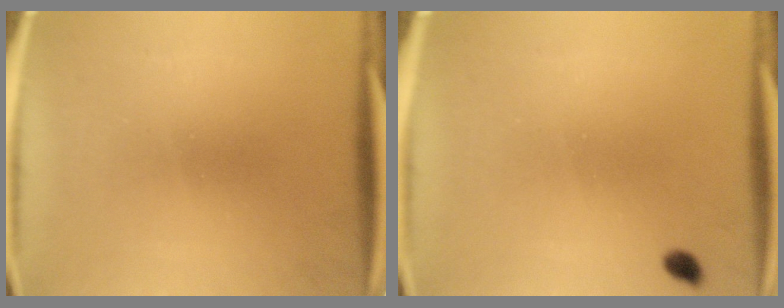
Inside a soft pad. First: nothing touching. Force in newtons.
{"total": 1.3}